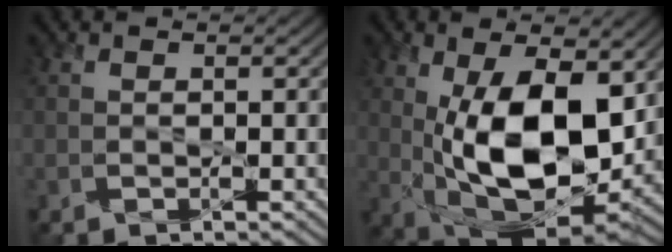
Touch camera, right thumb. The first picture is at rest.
{"total": 15.4, "force": [0.8, 7.6, 13.3], "torque": [-0.233, -0.013, 0.014]}